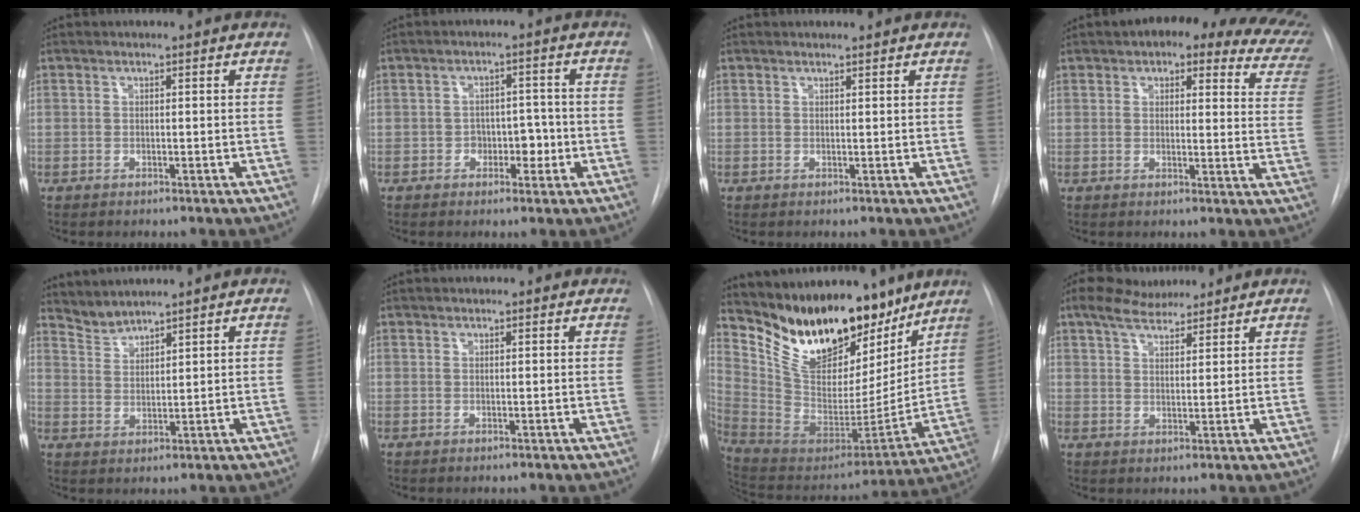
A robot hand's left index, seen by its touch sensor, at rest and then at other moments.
{"total": 3.9, "force": [-1.2, 2.7, 2.6], "torque": [-0.025, 0.012, -0.013]}
{"total": 1.6, "force": [1.5, 0.2, 0.4], "torque": [-0.007, 0.011, 0.024]}
{"total": 20.8, "force": [15.8, 7.2, 11.3], "torque": [-0.134, 0.015, 0.165]}
{"total": 3.5, "force": [3.4, -0.4, -0.3], "torque": [0.001, 0.002, 0.076]}
{"total": 0.7, "force": [0.6, 0.3, 0.1], "torque": [-0.006, 0.006, 0.010]}
{"total": 22.5, "force": [17.2, 9.1, 11.3], "torque": [-0.192, -0.018, 0.298]}
{"total": 7.4, "force": [6.2, 2.1, 3.5], "torque": [-0.064, 0.024, 0.110]}